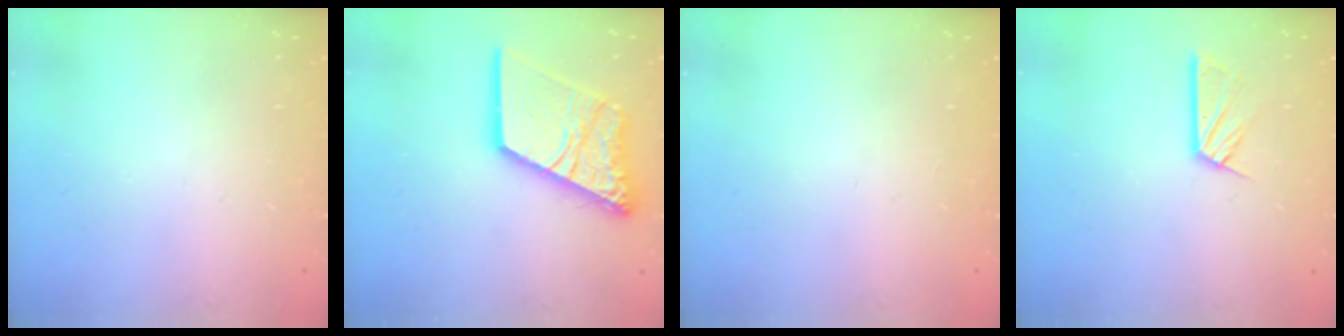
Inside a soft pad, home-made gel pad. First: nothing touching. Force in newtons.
{"total": 18.7, "press": 18.6, "slide": 2.5}
{"total": 0.0}
{"total": 8.1, "press": 8.1, "slide": 0.6}